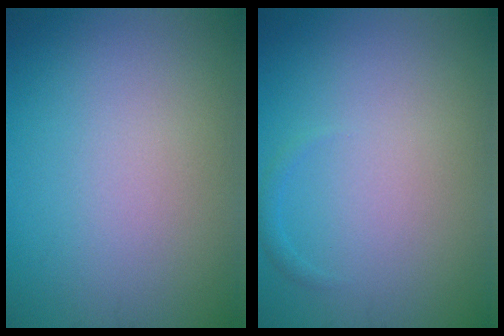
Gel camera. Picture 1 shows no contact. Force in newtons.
{"total": 0.6, "press": 0.6, "slide": 0.0}